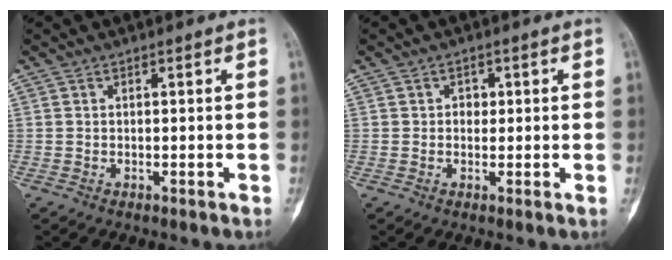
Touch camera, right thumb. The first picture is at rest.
{"total": 1.7, "force": [0.3, 1.4, 0.9], "torque": [-0.003, 0.002, 0.000]}